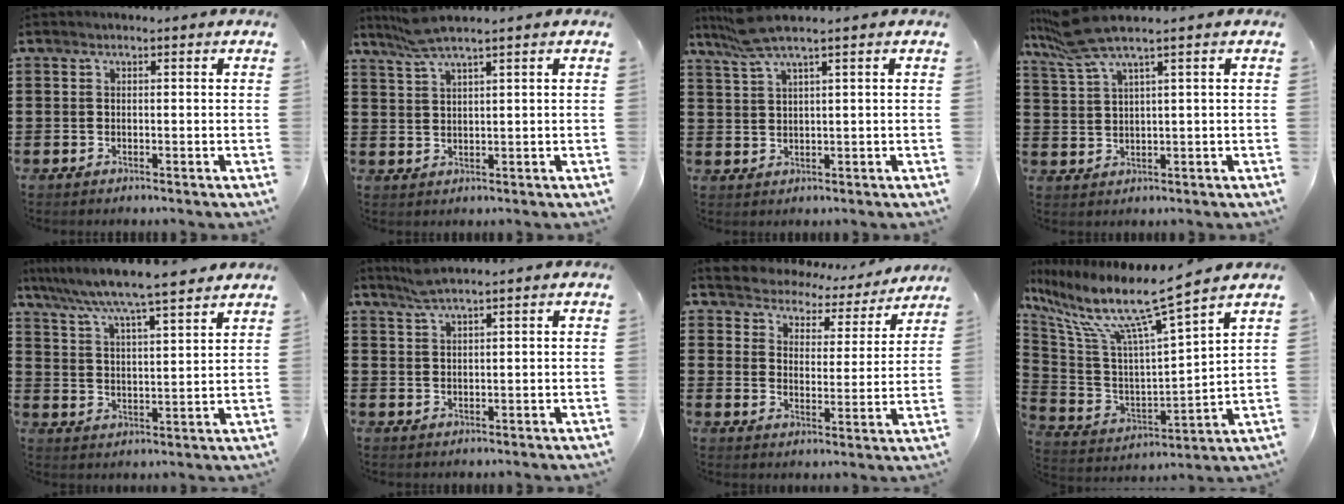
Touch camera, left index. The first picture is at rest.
{"total": 4.3, "force": [3.3, 0.0, 2.8], "torque": [-0.062, -0.001, 0.060]}
{"total": 4.8, "force": [3.3, 0.0, 3.5], "torque": [-0.077, 0.001, 0.060]}
{"total": 6.0, "force": [4.1, 0.3, 4.3], "torque": [-0.104, -0.008, 0.072]}
{"total": 6.0, "force": [5.5, -0.6, 2.4], "torque": [-0.070, -0.036, 0.090]}
{"total": 2.6, "force": [2.2, -0.1, 1.5], "torque": [-0.033, 0.002, 0.040]}
{"total": 3.9, "force": [3.9, 0.6, -0.5], "torque": [-0.018, -0.032, 0.062]}
{"total": 11.5, "force": [8.3, 0.5, 7.9], "torque": [-0.182, -0.059, 0.132]}